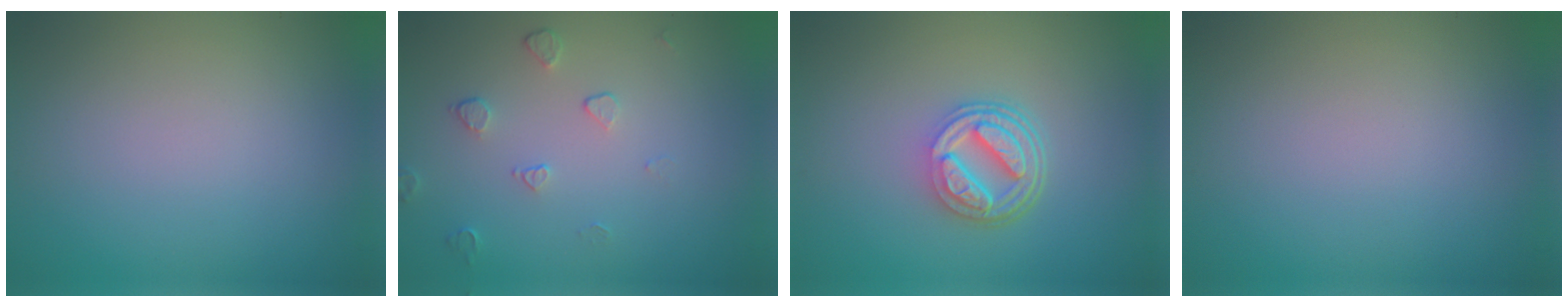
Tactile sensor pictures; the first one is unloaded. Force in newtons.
{"total": 1.5, "press": 0.9, "slide": 1.1}
{"total": 5.2, "press": 3.8, "slide": 3.6}
{"total": 0.0}